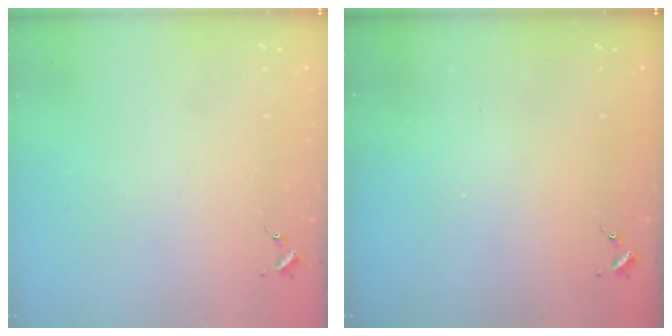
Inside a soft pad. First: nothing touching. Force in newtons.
{"total": 0.0}